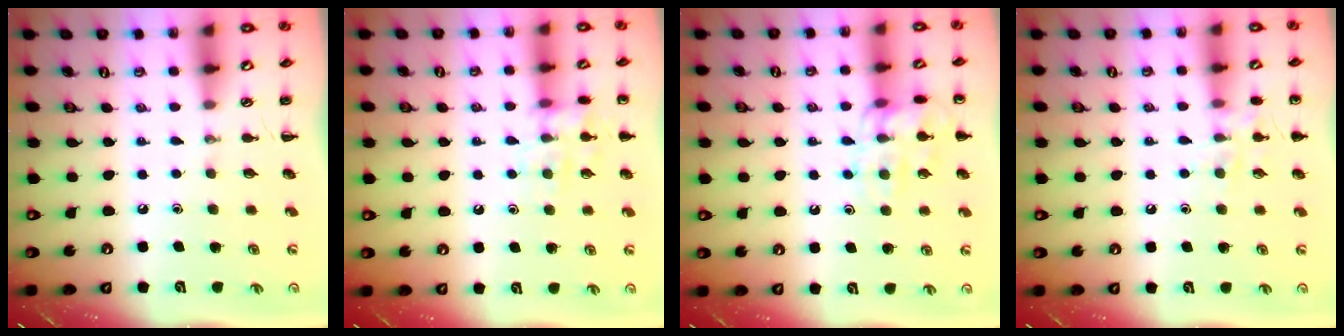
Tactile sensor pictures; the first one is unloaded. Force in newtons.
{"total": 11.2, "press": 11.2, "slide": 0.8}
{"total": 12.4, "press": 12.4, "slide": 0.3}
{"total": 8.5, "press": 8.4, "slide": 1.6}